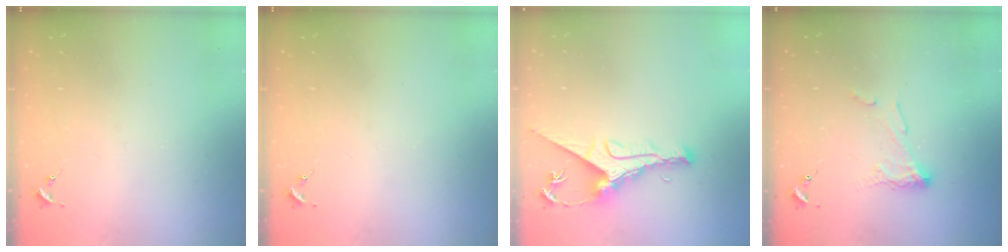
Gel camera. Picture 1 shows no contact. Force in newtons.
{"total": 0.0}
{"total": 9.9, "press": 9.8, "slide": 1.0}
{"total": 8.2, "press": 8.1, "slide": 0.4}